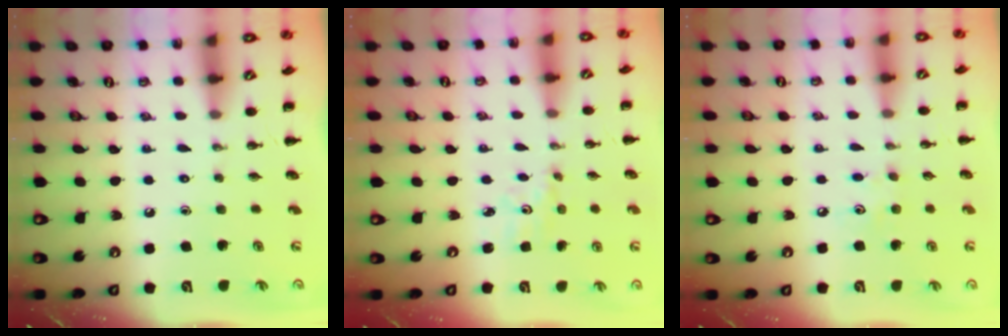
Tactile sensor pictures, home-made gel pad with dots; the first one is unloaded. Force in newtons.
{"total": 2.6, "press": 2.4, "slide": 0.9}
{"total": 4.7, "press": 4.6, "slide": 1.1}